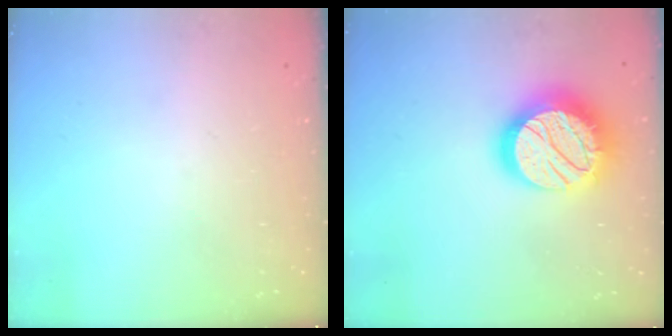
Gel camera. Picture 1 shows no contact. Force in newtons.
{"total": 20.9, "press": 20.8, "slide": 1.4}